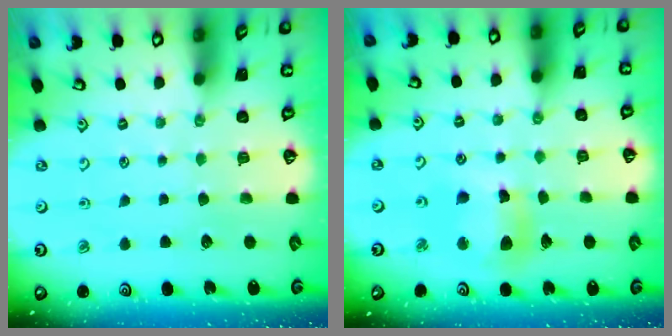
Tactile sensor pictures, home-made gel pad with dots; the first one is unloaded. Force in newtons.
{"total": 11.0, "press": 10.9, "slide": 1.6}